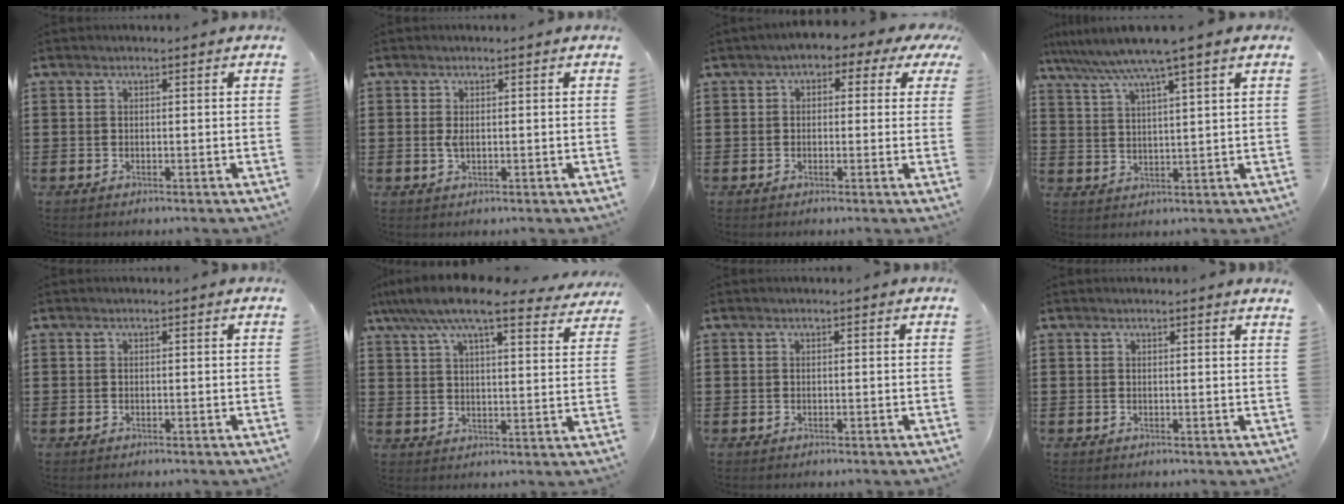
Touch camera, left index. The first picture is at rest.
{"total": 1.6, "force": [0.0, 0.7, 1.4], "torque": [-0.036, -0.001, -0.004]}
{"total": 2.4, "force": [0.2, 1.7, 1.7], "torque": [-0.038, 0.007, -0.003]}
{"total": 6.6, "force": [5.2, -0.6, 4.1], "torque": [-0.096, -0.024, 0.085]}
{"total": 0.0}
{"total": 9.5, "force": [7.9, 1.4, 5.1], "torque": [-0.118, -0.029, 0.137]}
{"total": 0.0}
{"total": 0.9, "force": [0.7, -0.3, 0.5], "torque": [-0.011, -0.004, 0.014]}